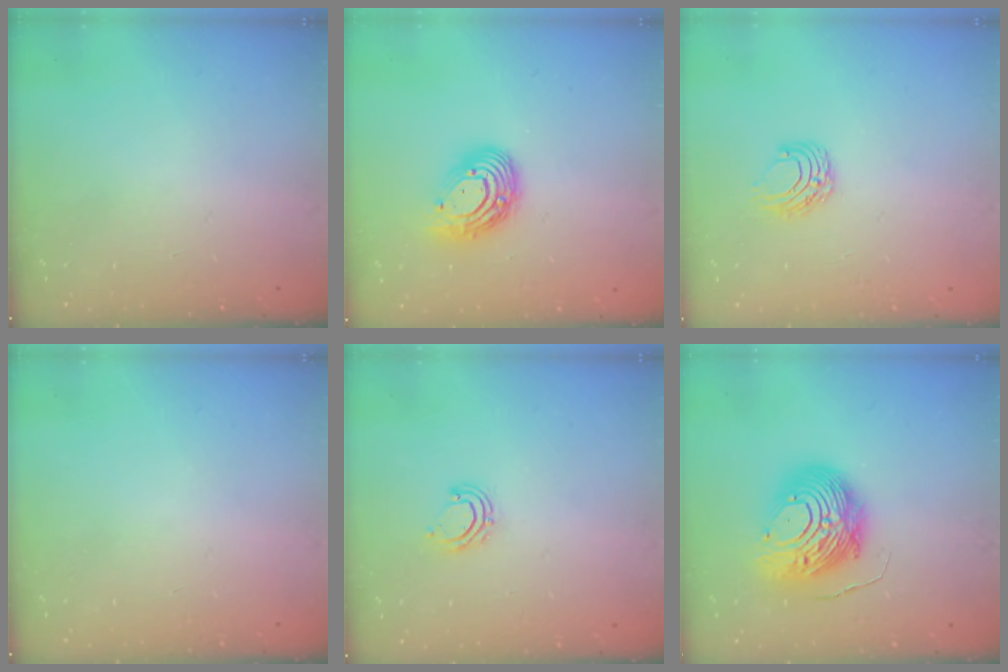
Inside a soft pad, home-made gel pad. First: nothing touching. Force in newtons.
{"total": 11.8, "press": 11.8, "slide": 1.0}
{"total": 6.7, "press": 6.7, "slide": 0.5}
{"total": 0.0}
{"total": 6.5, "press": 6.5, "slide": 0.4}
{"total": 13.7, "press": 13.7, "slide": 1.3}